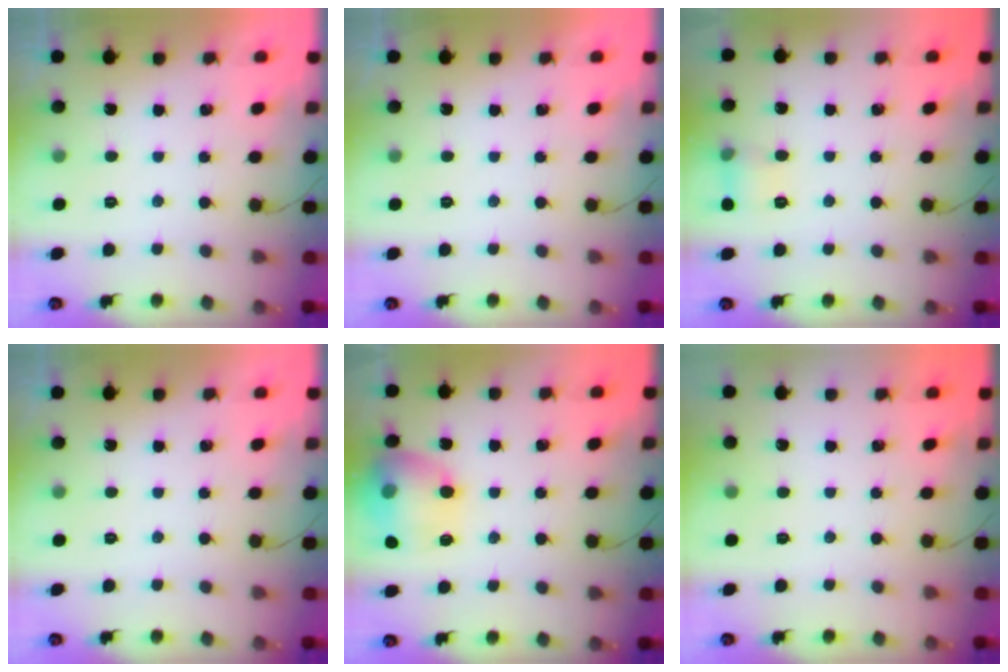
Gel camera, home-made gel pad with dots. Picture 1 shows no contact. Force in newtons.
{"total": 0.0}
{"total": 6.9, "press": 6.7, "slide": 1.8}
{"total": 0.0}
{"total": 16.7, "press": 16.6, "slide": 1.4}
{"total": 0.0}